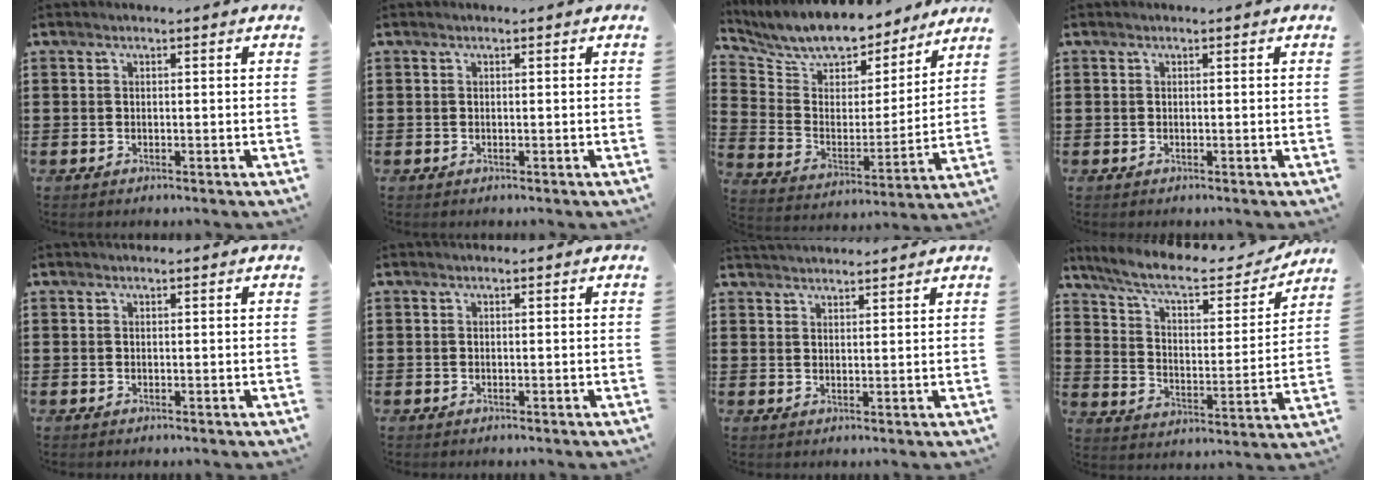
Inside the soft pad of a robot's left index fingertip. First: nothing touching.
{"total": 0.0}
{"total": 9.1, "force": [8.6, 2.6, 1.7], "torque": [-0.067, -0.066, 0.148]}
{"total": 0.0}
{"total": 0.0}
{"total": 0.0}
{"total": 2.0, "force": [2.0, -0.1, -0.4], "torque": [0.003, -0.003, 0.039]}
{"total": 7.9, "force": [6.5, 1.6, 4.2], "torque": [-0.108, -0.036, 0.109]}